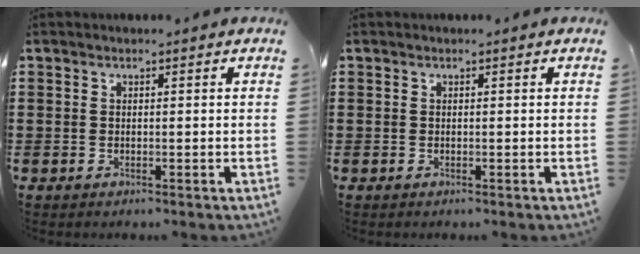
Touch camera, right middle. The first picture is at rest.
{"total": 0.0}